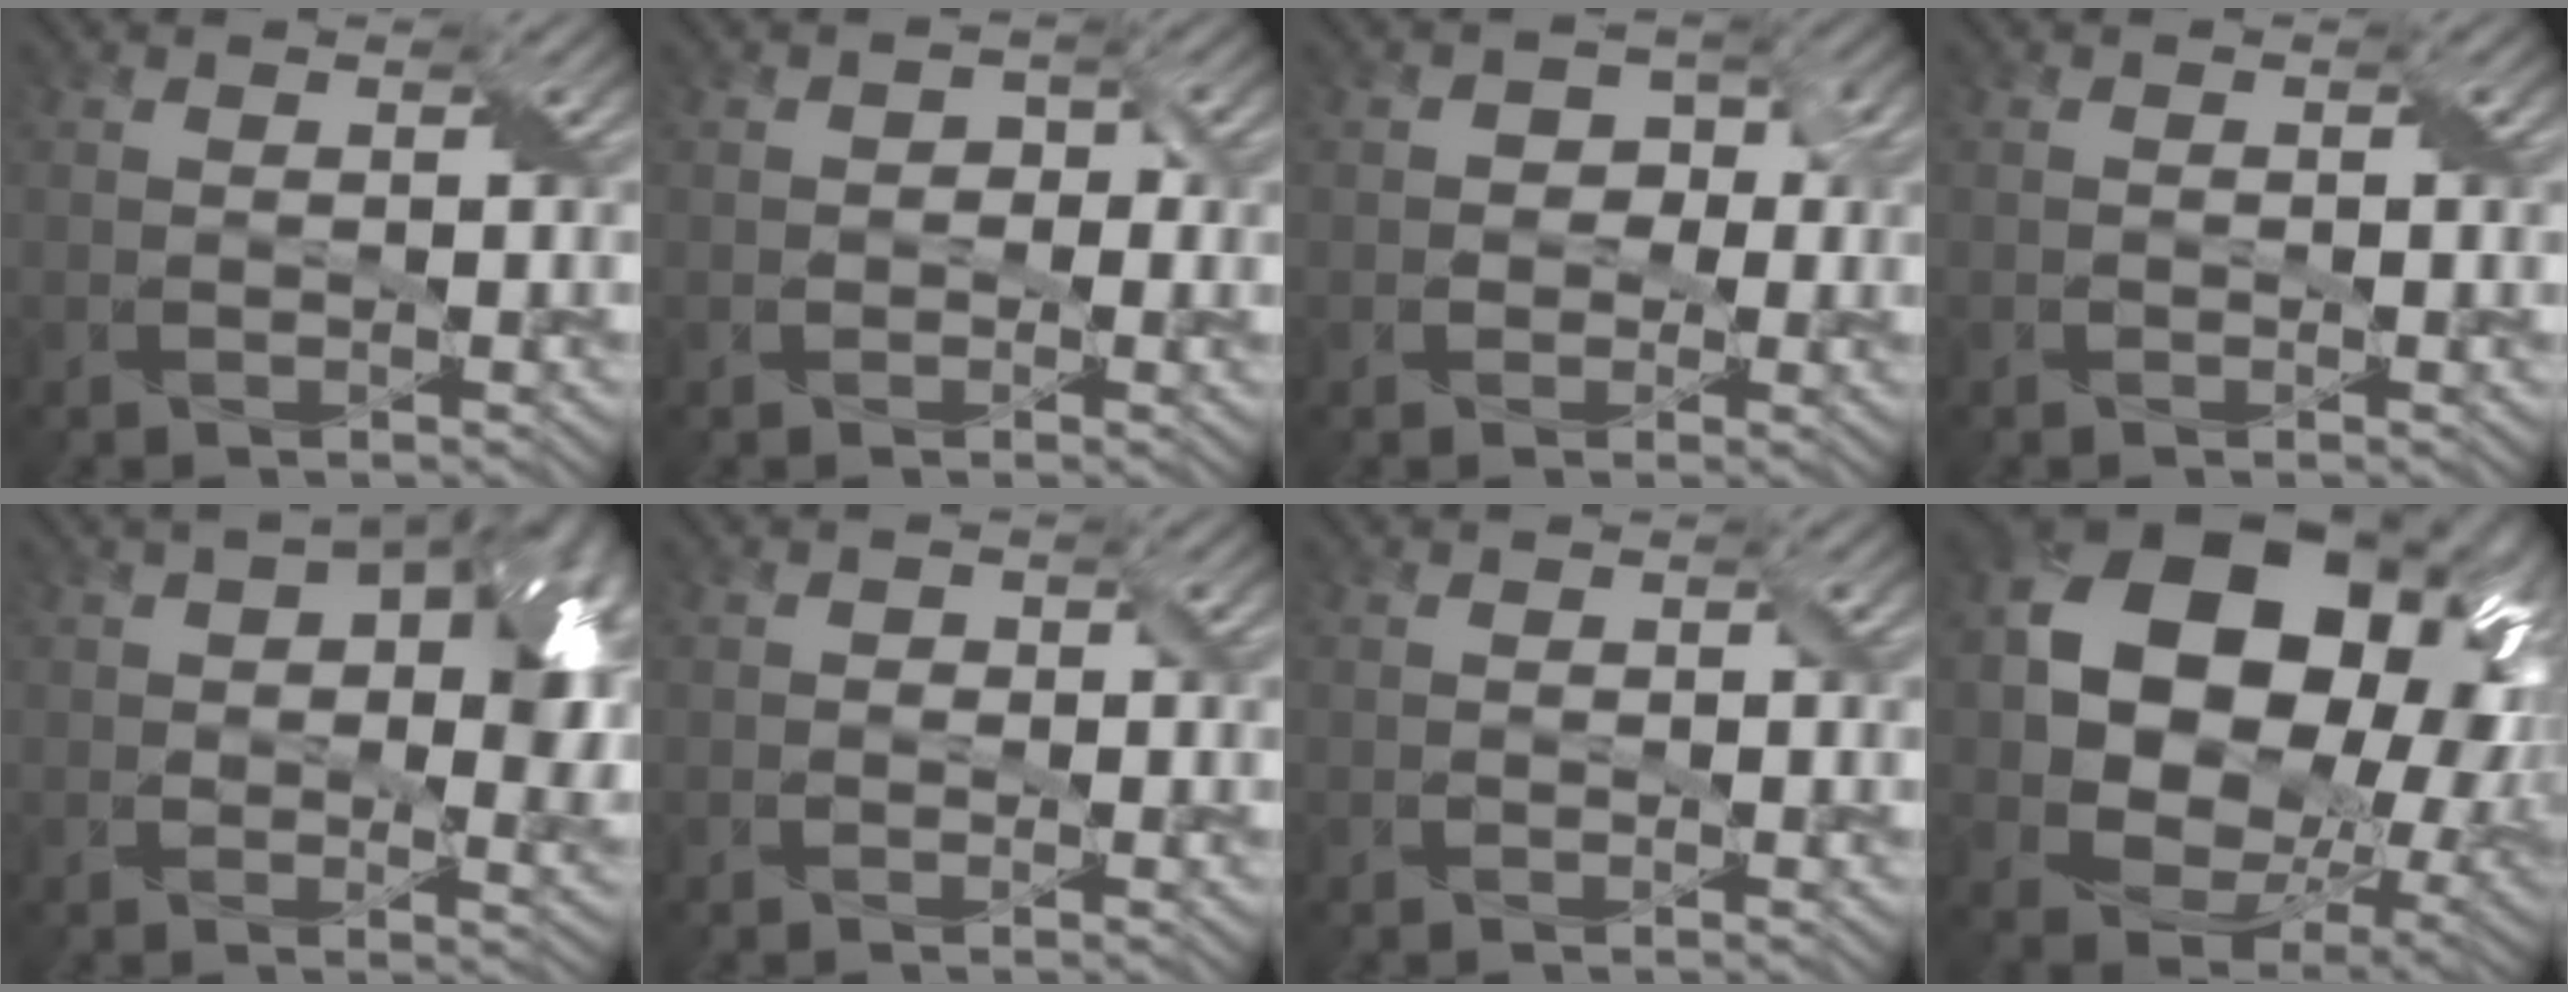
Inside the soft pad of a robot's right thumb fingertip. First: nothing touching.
{"total": 2.0, "force": [-0.3, 1.8, 0.9], "torque": [-0.013, 0.003, -0.006]}
{"total": 3.7, "force": [0.2, 3.3, 1.7], "torque": [-0.019, 0.010, -0.016]}
{"total": 0.6, "force": [-0.2, 0.4, 0.3], "torque": [-0.005, -0.001, -0.003]}
{"total": 12.2, "force": [2.8, 6.8, 9.8], "torque": [-0.118, 0.008, 0.040]}
{"total": 1.0, "force": [-0.3, 0.9, 0.4], "torque": [-0.005, -0.003, -0.006]}
{"total": 0.6, "force": [-0.1, 0.4, 0.3], "torque": [-0.005, -0.002, -0.003]}
{"total": 18.7, "force": [2.3, 14.2, 12.0], "torque": [-0.232, -0.017, 0.068]}